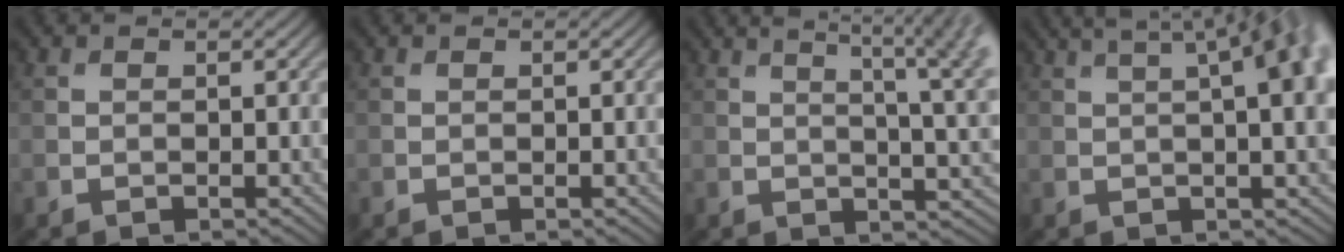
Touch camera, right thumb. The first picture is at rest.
{"total": 0.0}
{"total": 11.8, "force": [5.1, 4.0, 9.9], "torque": [-0.121, 0.031, 0.055]}
{"total": 11.0, "force": [3.9, 3.3, 9.8], "torque": [-0.117, 0.046, 0.042]}